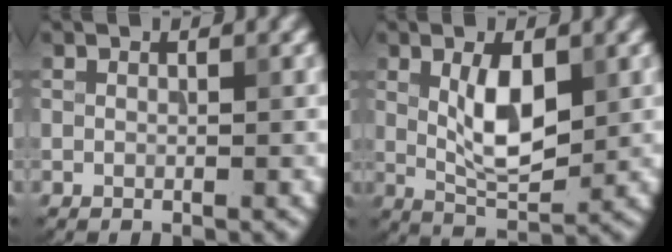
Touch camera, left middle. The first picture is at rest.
{"total": 4.7, "force": [0.3, 1.9, 4.3], "torque": [-0.081, -0.006, 0.005]}